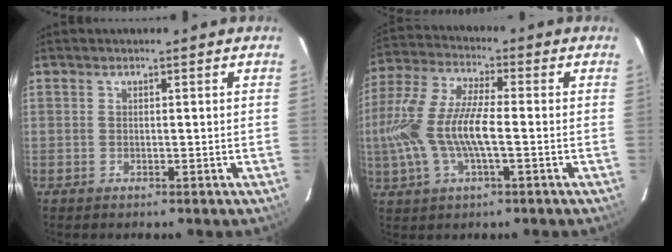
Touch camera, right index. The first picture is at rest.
{"total": 14.7, "force": [-2.3, 4.6, 13.8], "torque": [-0.291, 0.001, -0.047]}